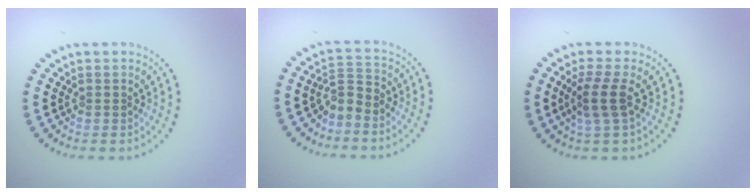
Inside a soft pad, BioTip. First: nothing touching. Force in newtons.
{"total": 2.1, "press": 1.5, "slide": 1.5}
{"total": 2.5, "press": 2.0, "slide": 1.6}